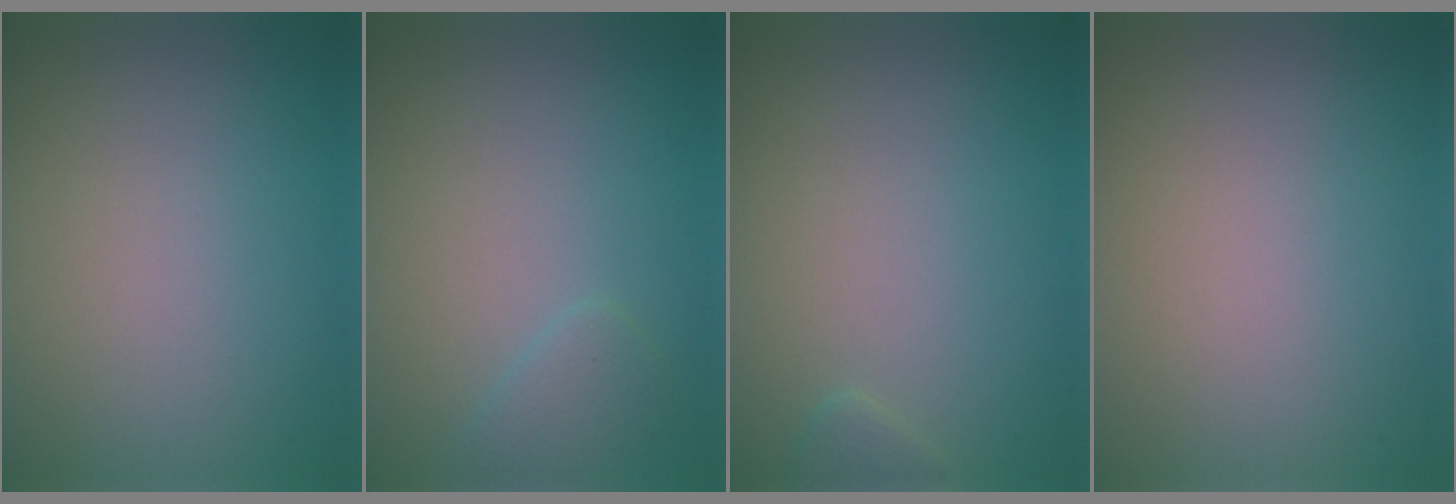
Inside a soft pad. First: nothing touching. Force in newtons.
{"total": 1.4, "press": 1.4, "slide": 0.1}
{"total": 0.6, "press": 0.6, "slide": 0.1}
{"total": 0.0}